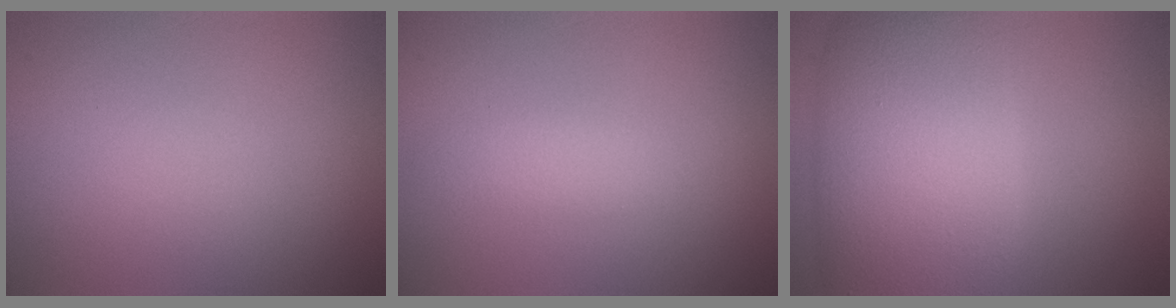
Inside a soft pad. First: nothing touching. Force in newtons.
{"total": 1.4, "press": 1.4, "slide": 0.0}
{"total": 11.5, "press": 11.5, "slide": 0.6}